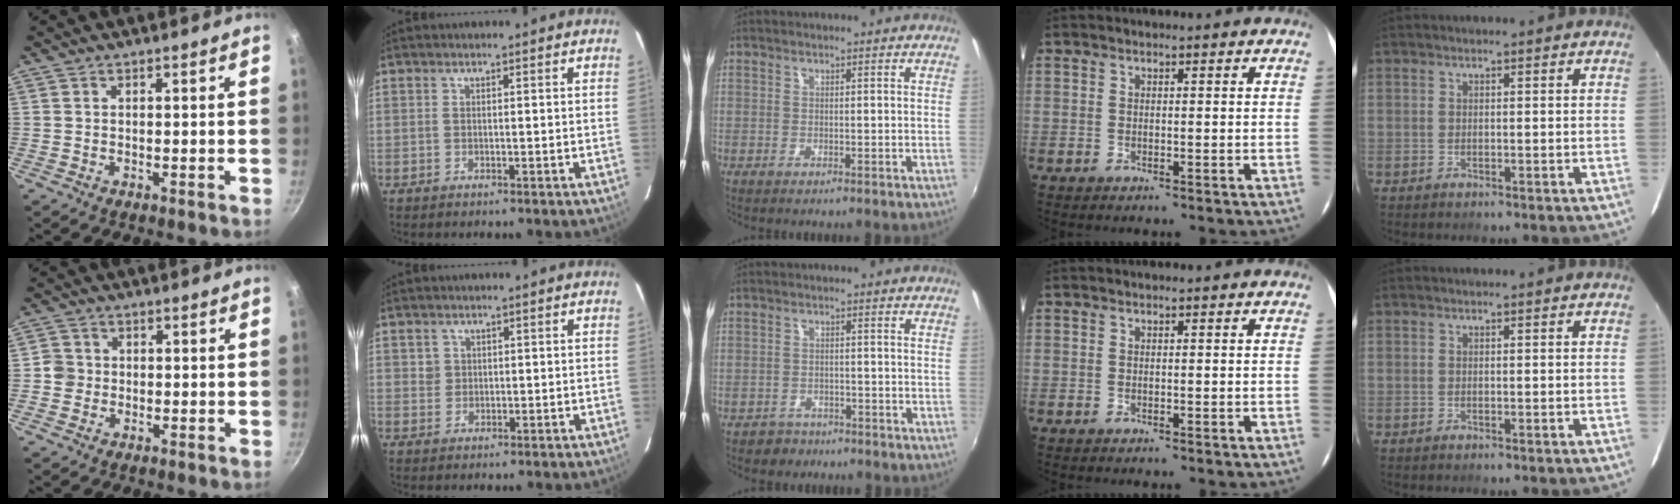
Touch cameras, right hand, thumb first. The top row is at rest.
{"thumb": {"total": 3.0, "force": [-0.5, 2.9, 0.7], "torque": [0.005, 0.011, -0.015]}, "index": {"total": 1.9, "force": [0.6, 1.8, 0.0], "torque": [0.008, 0.007, 0.009]}, "middle": {"total": 3.6, "force": [-2.6, 2.4, 0.1], "torque": [-0.015, 0.002, -0.044]}}